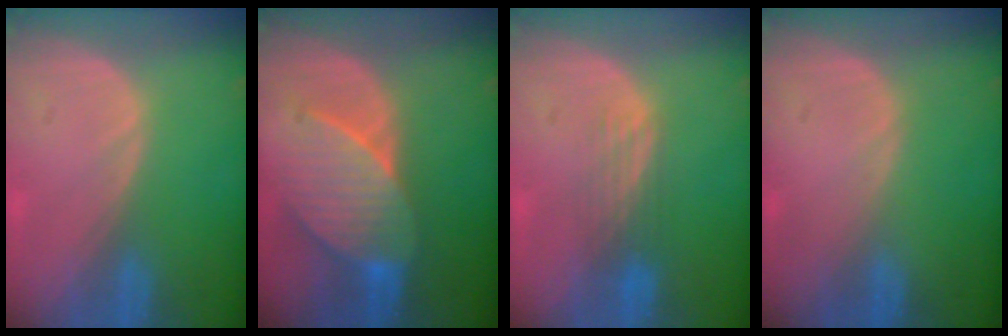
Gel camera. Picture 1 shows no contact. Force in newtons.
{"total": 7.7, "press": 7.7, "slide": 0.4}
{"total": 4.0, "press": 3.2, "slide": 2.3}
{"total": 0.0}